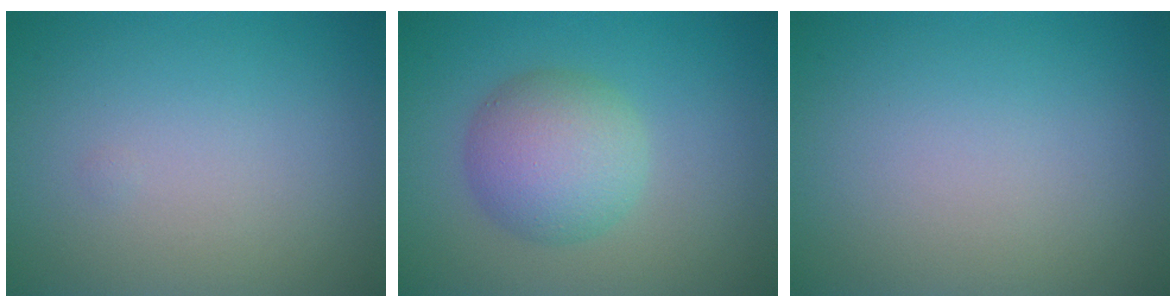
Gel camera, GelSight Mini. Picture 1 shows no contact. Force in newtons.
{"total": 5.2, "press": 5.2, "slide": 0.0}
{"total": 0.0}